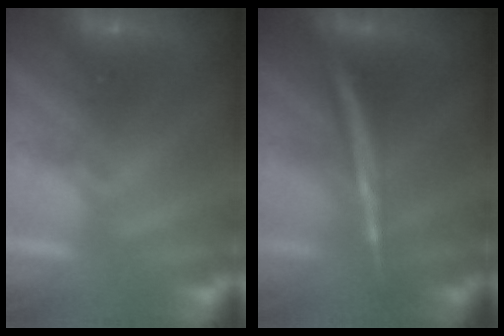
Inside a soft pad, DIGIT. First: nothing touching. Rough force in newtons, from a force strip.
{"total": 2.8}